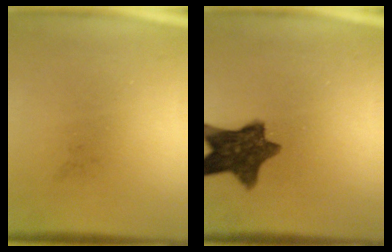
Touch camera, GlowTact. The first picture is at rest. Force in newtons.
{"total": 10.1}